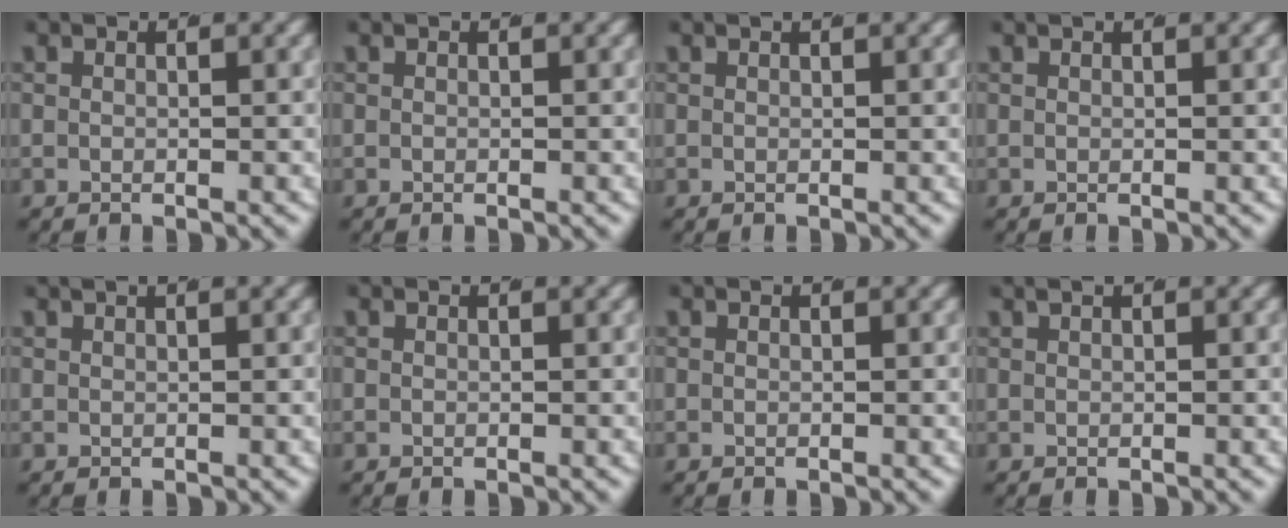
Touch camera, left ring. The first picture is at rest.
{"total": 0.0}
{"total": 0.6, "force": [0.4, -0.2, 0.2], "torque": [0.003, 0.005, 0.006]}
{"total": 0.5, "force": [0.3, -0.4, 0.0], "torque": [0.003, 0.001, 0.006]}
{"total": 1.3, "force": [1.0, -0.4, 0.8], "torque": [0.001, 0.009, 0.015]}
{"total": 0.0}
{"total": 0.0}
{"total": 1.0, "force": [0.8, -0.1, 0.6], "torque": [-0.003, 0.006, 0.014]}